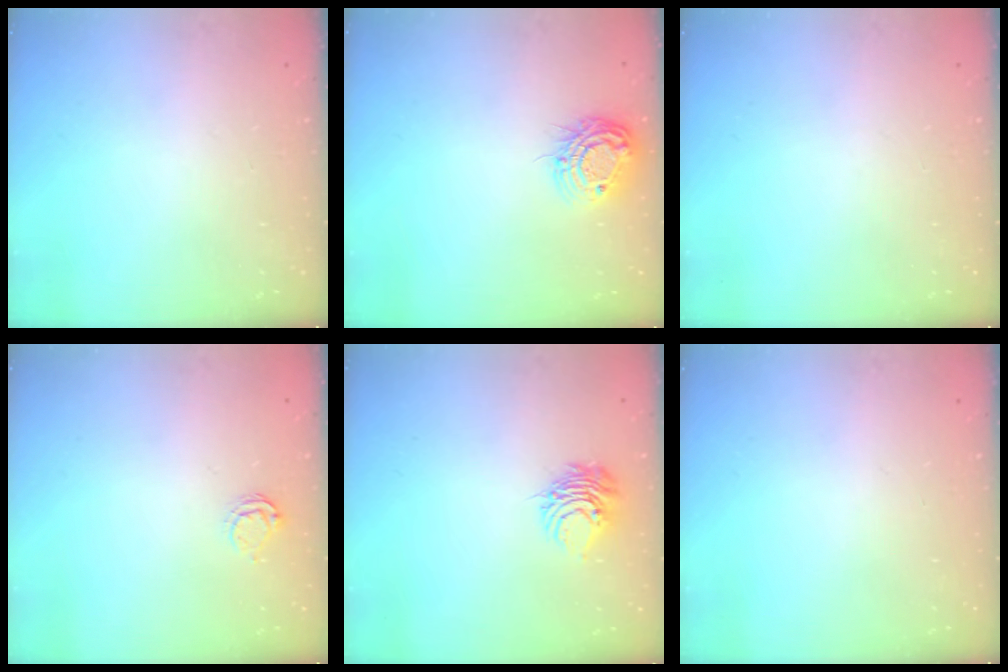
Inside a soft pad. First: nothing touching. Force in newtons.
{"total": 11.5, "press": 11.5, "slide": 0.7}
{"total": 0.0}
{"total": 5.5, "press": 5.5, "slide": 0.4}
{"total": 6.9, "press": 6.9, "slide": 0.5}
{"total": 0.0}